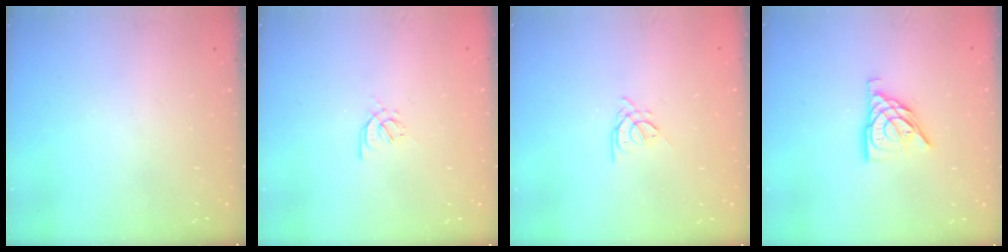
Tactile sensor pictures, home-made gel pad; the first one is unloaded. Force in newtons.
{"total": 2.4, "press": 2.4, "slide": 0.6}
{"total": 1.9, "press": 1.9, "slide": 0.4}
{"total": 9.5, "press": 9.4, "slide": 1.0}